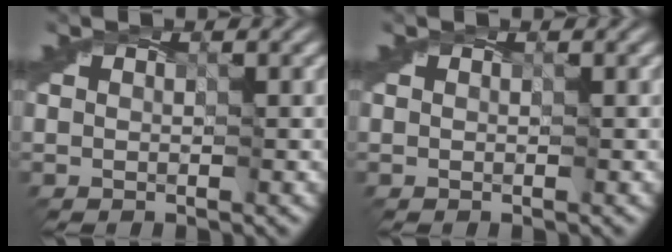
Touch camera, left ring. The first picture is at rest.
{"total": 0.0}